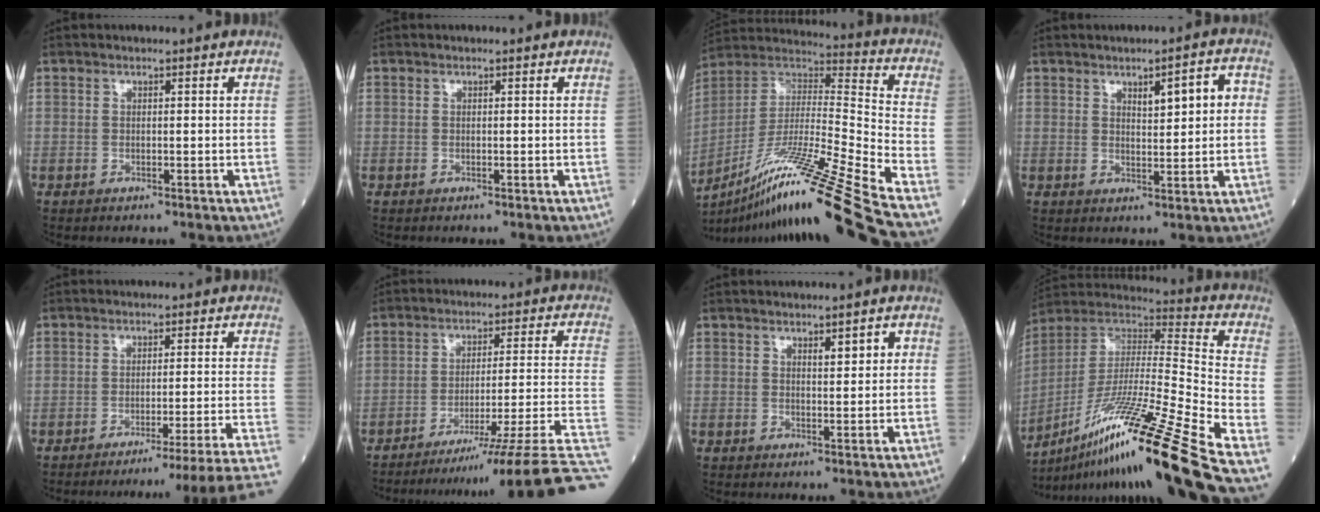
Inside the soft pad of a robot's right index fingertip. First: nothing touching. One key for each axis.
{"total": 0.0}
{"total": 26.1, "fx": -19.1, "fy": -2.7, "fz": 17.6, "tx": -0.291, "ty": -0.022, "tz": -0.343}
{"total": 5.3, "fx": 1.4, "fy": 1.4, "fz": 5.0, "tx": -0.075, "ty": 0.014, "tz": 0.023}
{"total": 17.0, "fx": -15.3, "fy": -4.5, "fz": 5.9, "tx": -0.012, "ty": -0.029, "tz": -0.193}
{"total": 21.0, "fx": -17.8, "fy": -4.5, "fz": 10.2, "tx": -0.066, "ty": -0.019, "tz": -0.249}
{"total": 2.6, "fx": 1.0, "fy": 0.8, "fz": 2.3, "tx": -0.033, "ty": 0.002, "tz": 0.016}
{"total": 28.1, "fx": -18.8, "fy": -2.1, "fz": 20.8, "tx": -0.332, "ty": -0.024, "tz": -0.337}